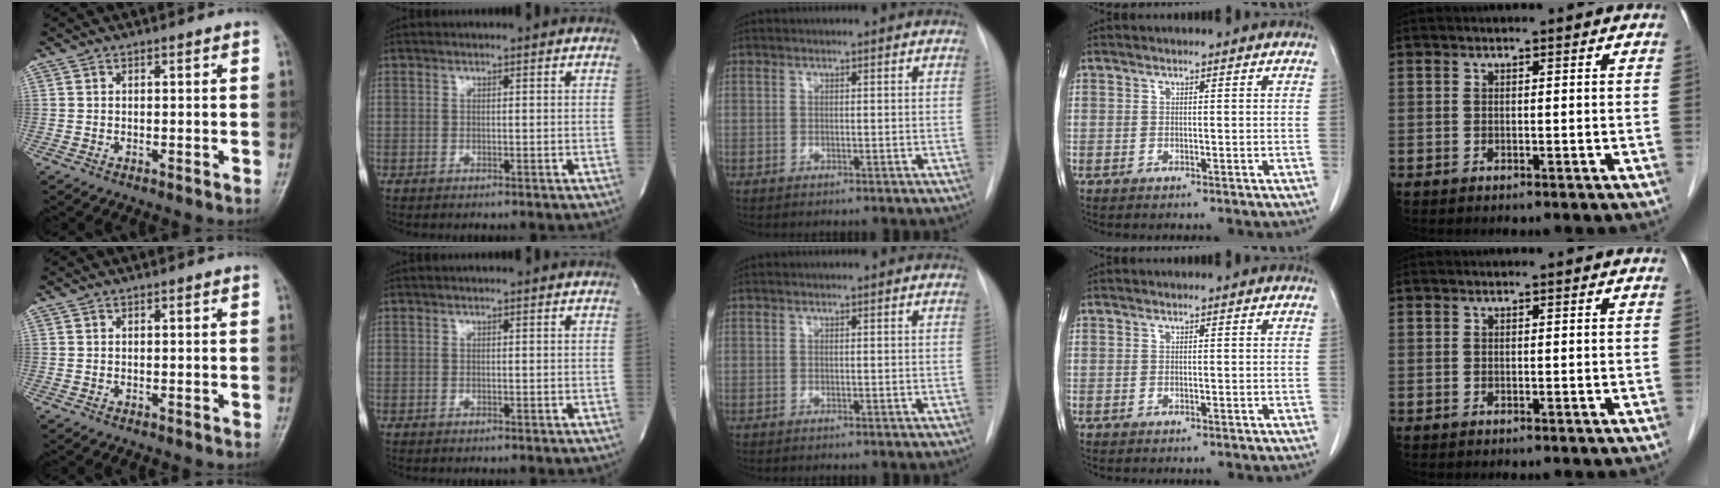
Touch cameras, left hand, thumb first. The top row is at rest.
{}